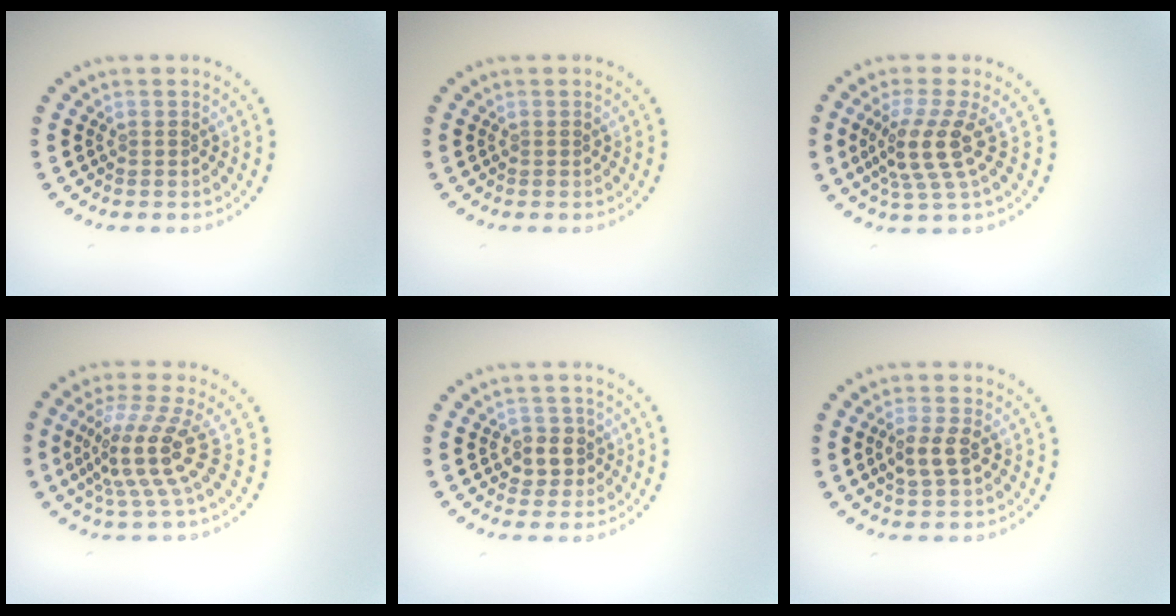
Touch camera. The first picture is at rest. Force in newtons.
{"total": 0.0}
{"total": 4.0, "press": 2.9, "slide": 2.7}
{"total": 4.9, "press": 3.6, "slide": 3.3}
{"total": 2.5, "press": 2.3, "slide": 1.0}
{"total": 2.7, "press": 2.6, "slide": 0.6}